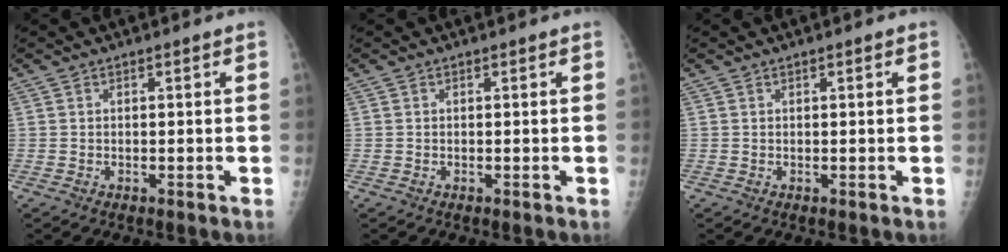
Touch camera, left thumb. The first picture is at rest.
{"total": 0.0}
{"total": 0.7, "force": [0.3, 0.1, 0.6], "torque": [-0.012, 0.003, 0.004]}